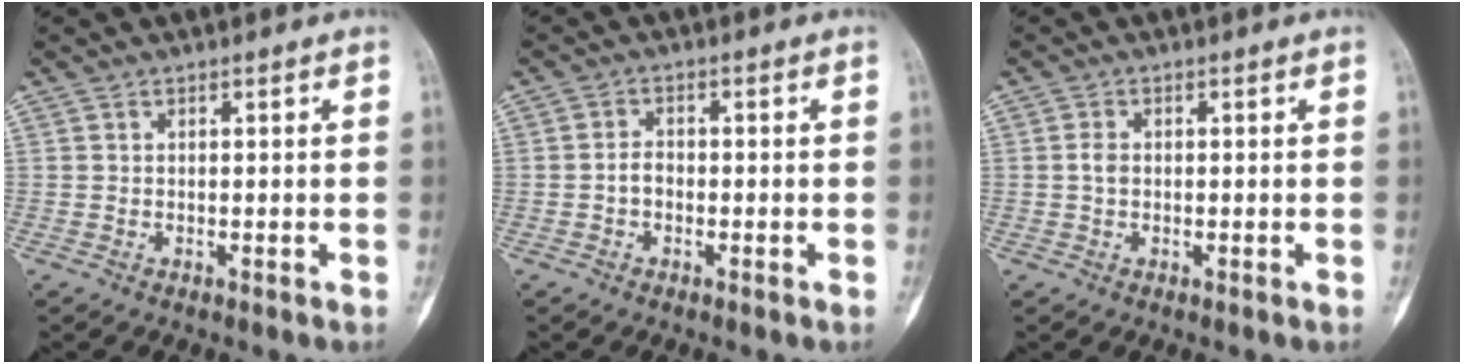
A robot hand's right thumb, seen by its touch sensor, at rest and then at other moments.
{"total": 2.2, "force": [-0.7, 1.5, 1.3], "torque": [-0.015, 0.010, -0.018]}
{"total": 1.7, "force": [0.0, 1.2, 1.2], "torque": [-0.020, 0.002, -0.004]}